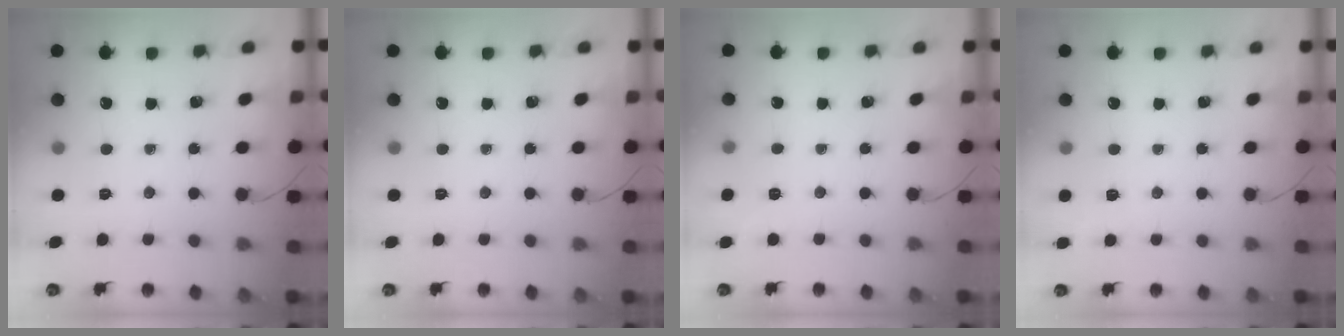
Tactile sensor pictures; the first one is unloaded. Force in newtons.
{"total": 0.0}
{"total": 2.3, "press": 1.5, "slide": 1.7}
{"total": 5.8, "press": 5.6, "slide": 1.5}